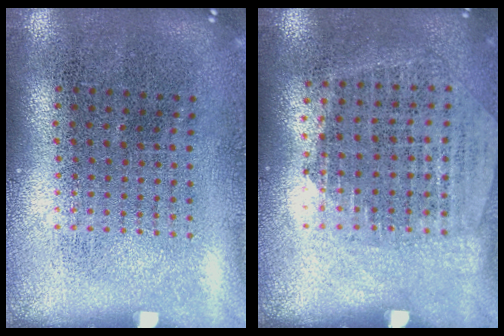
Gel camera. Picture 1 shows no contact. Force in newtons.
{"total": 1.3, "press": 1.2, "slide": 0.6}